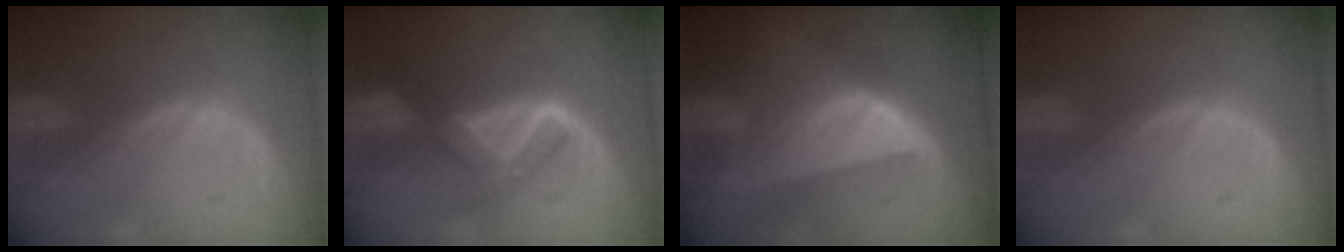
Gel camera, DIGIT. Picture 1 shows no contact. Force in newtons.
{"total": 5.3, "press": 5.3, "slide": 0.5}
{"total": 8.2, "press": 7.3, "slide": 3.9}
{"total": 0.0}